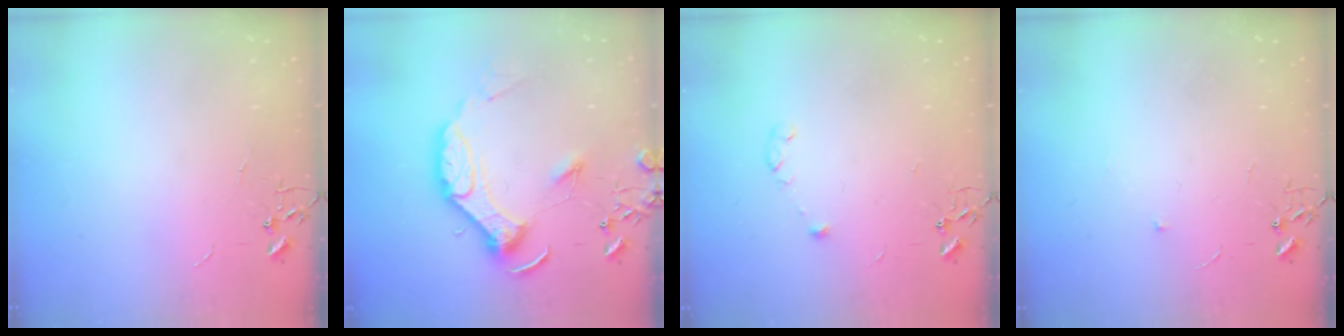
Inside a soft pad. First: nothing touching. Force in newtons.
{"total": 14.3, "press": 14.2, "slide": 2.0}
{"total": 3.4, "press": 3.4, "slide": 0.6}
{"total": 3.5, "press": 3.5, "slide": 0.6}